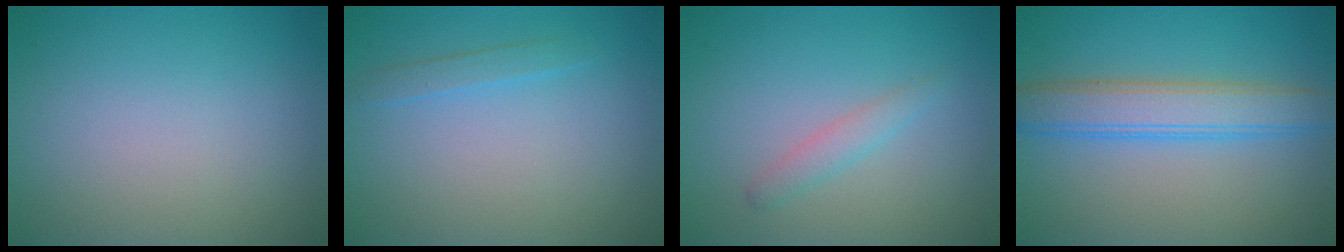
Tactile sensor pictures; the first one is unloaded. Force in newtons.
{"total": 1.1, "press": 1.1, "slide": 0.1}
{"total": 1.4, "press": 1.4, "slide": 0.1}
{"total": 4.8, "press": 4.8, "slide": 0.1}